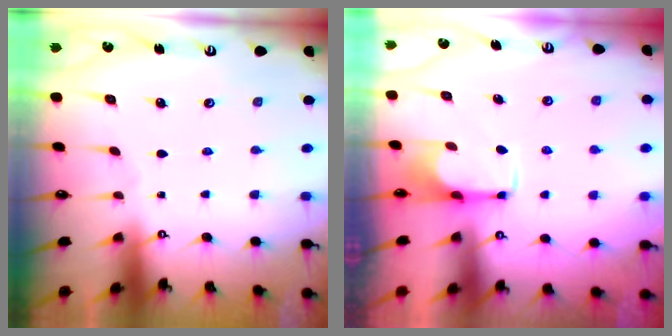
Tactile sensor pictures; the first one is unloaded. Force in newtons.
{"total": 2.6, "press": 2.5, "slide": 1.0}